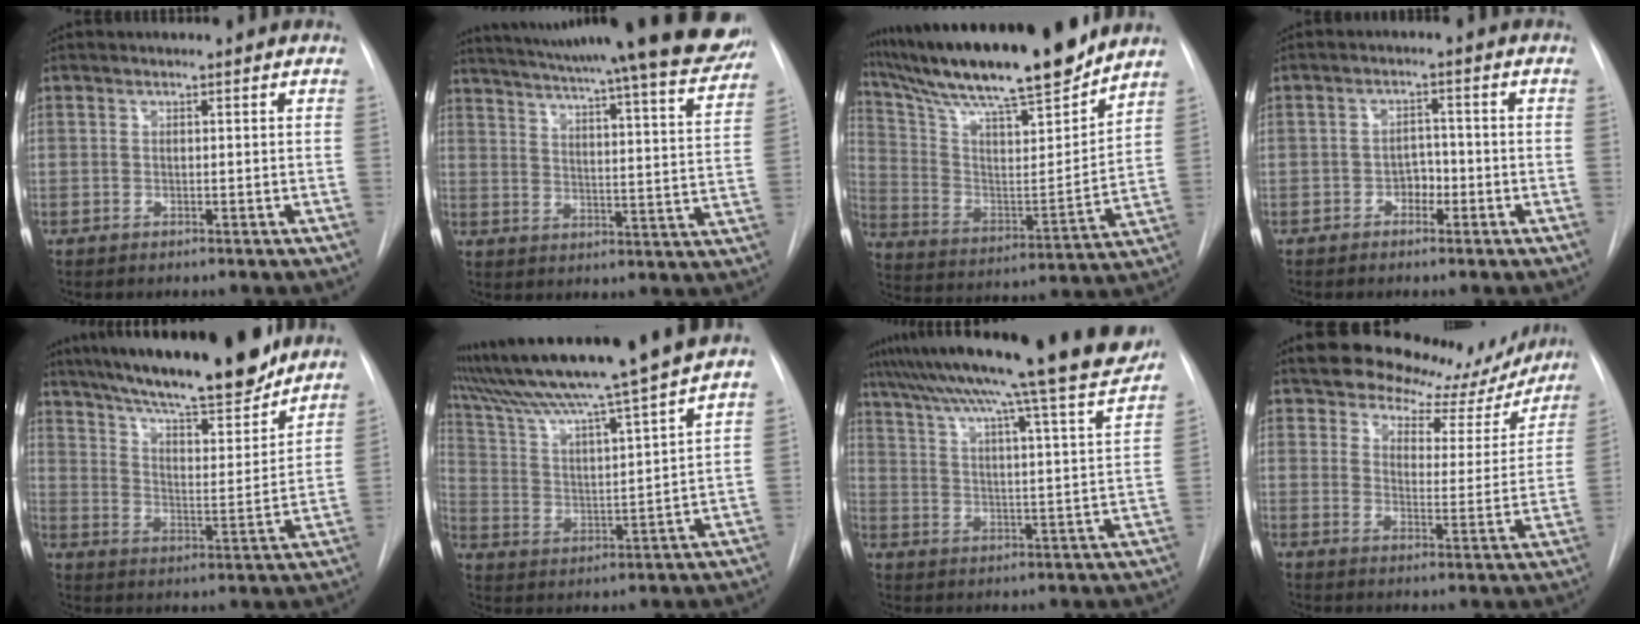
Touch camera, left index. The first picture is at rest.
{"total": 29.1, "force": [25.7, 1.4, 13.5], "torque": [-0.209, -0.076, 0.319]}
{"total": 23.1, "force": [19.7, 1.7, 11.8], "torque": [-0.215, -0.014, 0.322]}
{"total": 2.6, "force": [-1.4, 1.8, 1.4], "torque": [-0.014, 0.006, -0.024]}
{"total": 21.2, "force": [18.0, 3.3, 10.7], "torque": [-0.181, -0.003, 0.269]}
{"total": 19.3, "force": [16.3, -2.3, 10.0], "torque": [-0.178, -0.021, 0.258]}
{"total": 27.4, "force": [24.7, -0.8, 11.9], "torque": [-0.196, -0.063, 0.325]}
{"total": 14.4, "force": [13.1, 5.3, 2.8], "torque": [-0.010, -0.026, 0.152]}